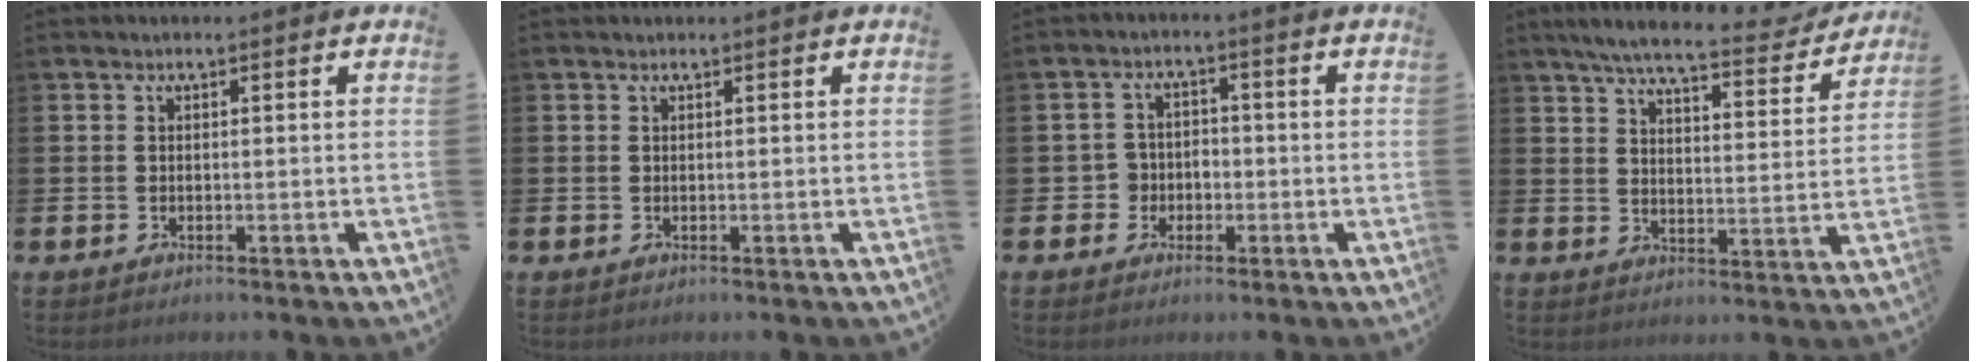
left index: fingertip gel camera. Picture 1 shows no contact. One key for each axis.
{"total": 0.0}
{"total": 3.2, "fx": -1.1, "fy": 2.9, "fz": 0.4, "tx": -0.021, "ty": 0.007, "tz": -0.028}
{"total": 6.9, "fx": 6.2, "fy": 0.9, "fz": 3.0, "tx": -0.070, "ty": -0.037, "tz": 0.101}